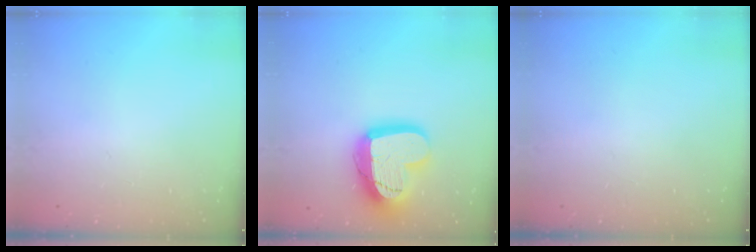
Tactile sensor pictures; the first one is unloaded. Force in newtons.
{"total": 19.5, "press": 19.4, "slide": 1.4}
{"total": 0.0}